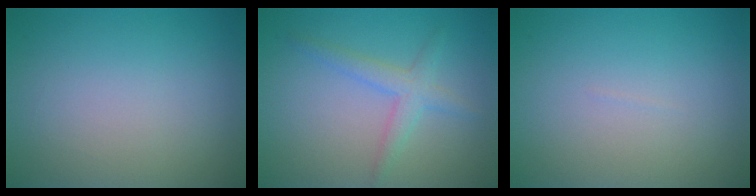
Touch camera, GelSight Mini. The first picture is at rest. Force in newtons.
{"total": 2.4, "press": 2.4, "slide": 0.1}
{"total": 0.0}